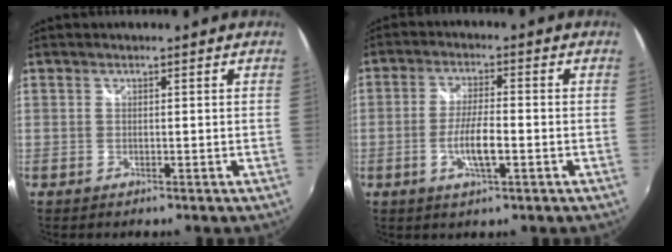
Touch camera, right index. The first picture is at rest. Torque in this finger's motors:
{"motor_torque": [0.75, -0.26, 0.24, 0.07]}